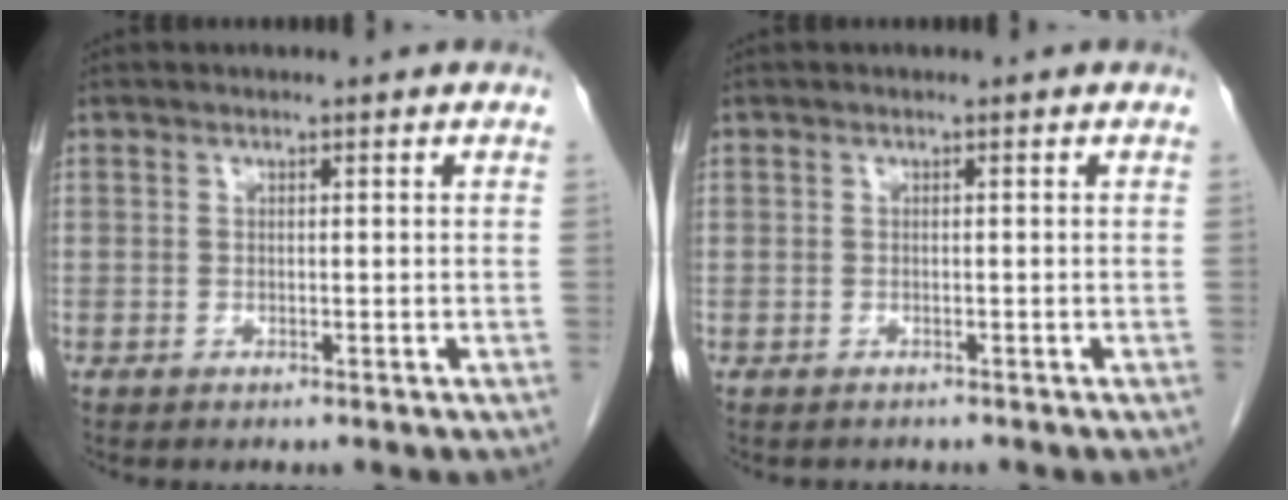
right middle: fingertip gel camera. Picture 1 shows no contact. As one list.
[{"total": 0.9, "force": [-0.7, 0.5, -0.2], "torque": [-0.010, 0.001, -0.013]}]